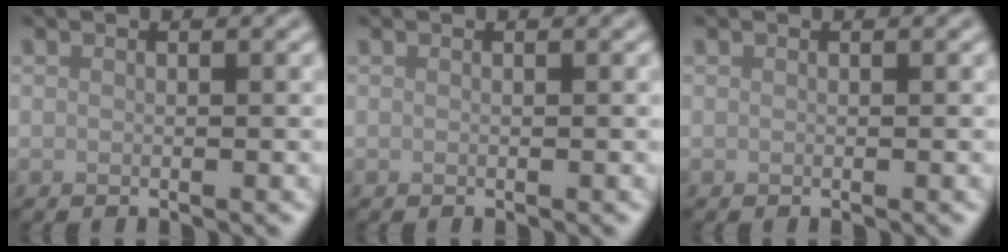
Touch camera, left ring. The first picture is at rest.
{"total": 0.0}
{"total": 0.0}